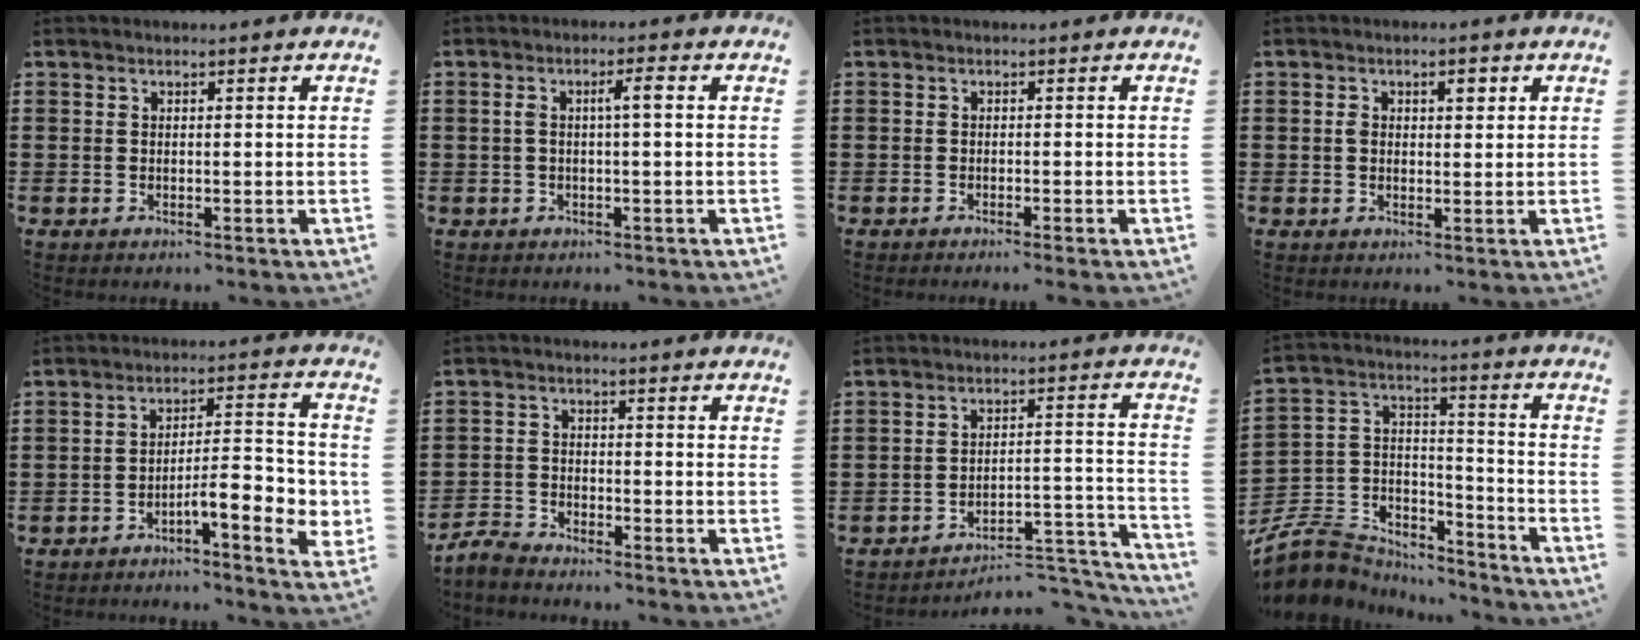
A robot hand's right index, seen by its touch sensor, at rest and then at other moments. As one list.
[{"total": 2.9, "force": [0.1, 0.4, 2.9], "torque": [-0.048, 0.000, -0.003]}, {"total": 0.7, "force": [-0.6, -0.1, 0.3], "torque": [-0.007, -0.001, -0.013]}, {"total": 2.5, "force": [0.5, 1.4, 1.9], "torque": [-0.033, 0.007, 0.005]}, {"total": 7.6, "force": [-3.0, 1.9, 6.7], "torque": [-0.093, -0.012, -0.053]}, {"total": 3.1, "force": [-3.0, 0.6, 0.2], "torque": [-0.023, 0.000, -0.068]}, {"total": 5.4, "force": [-5.1, 0.9, 1.4], "torque": [-0.020, 0.007, -0.102]}, {"total": 6.9, "force": [-5.8, 3.6, 0.7], "torque": [-0.045, 0.001, -0.117]}]